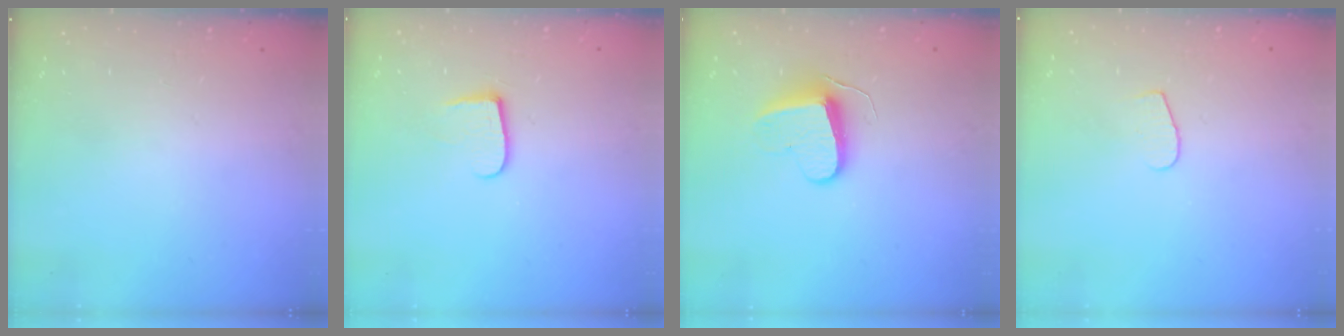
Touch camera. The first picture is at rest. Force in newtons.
{"total": 6.9, "press": 6.9, "slide": 0.7}
{"total": 8.5, "press": 8.5, "slide": 0.3}
{"total": 4.6, "press": 4.5, "slide": 0.4}